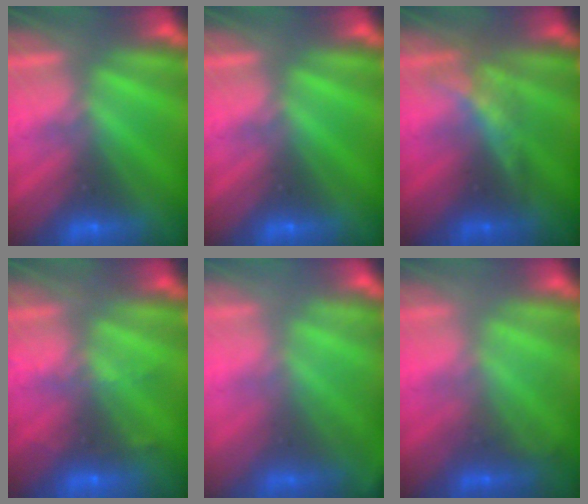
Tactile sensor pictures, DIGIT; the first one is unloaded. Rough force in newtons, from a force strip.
{"total": 0.0}
{"total": 1.8}
{"total": 2.3}
{"total": 1.8}
{"total": 2.2}